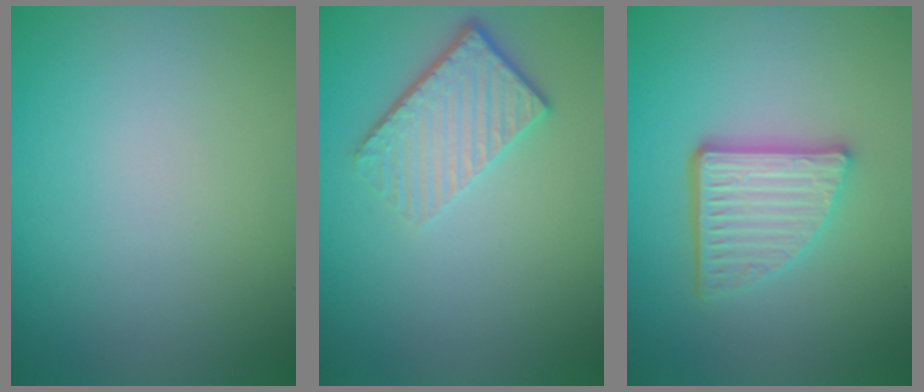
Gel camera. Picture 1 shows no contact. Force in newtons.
{"total": 4.3, "press": 3.0, "slide": 3.0}
{"total": 4.7, "press": 3.4, "slide": 3.2}